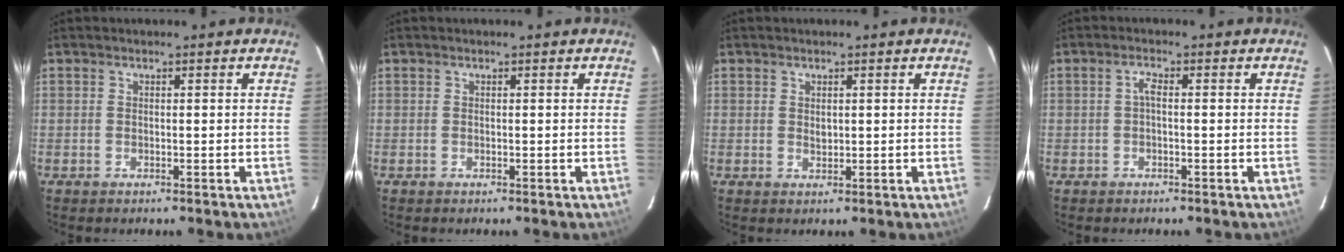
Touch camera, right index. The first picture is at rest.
{"total": 0.0}
{"total": 1.2, "force": [0.4, 1.0, 0.6], "torque": [-0.007, 0.002, 0.008]}
{"total": 1.5, "force": [-0.2, 0.5, 1.4], "torque": [-0.029, 0.008, -0.005]}